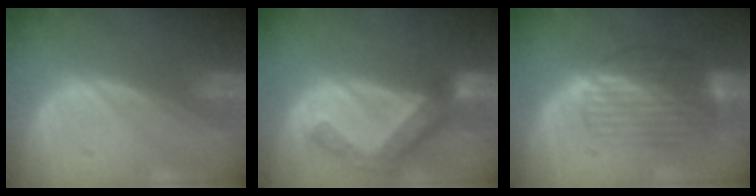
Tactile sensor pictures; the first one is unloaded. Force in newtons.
{"total": 6.6, "press": 5.9, "slide": 3.0}
{"total": 8.3, "press": 7.3, "slide": 4.0}